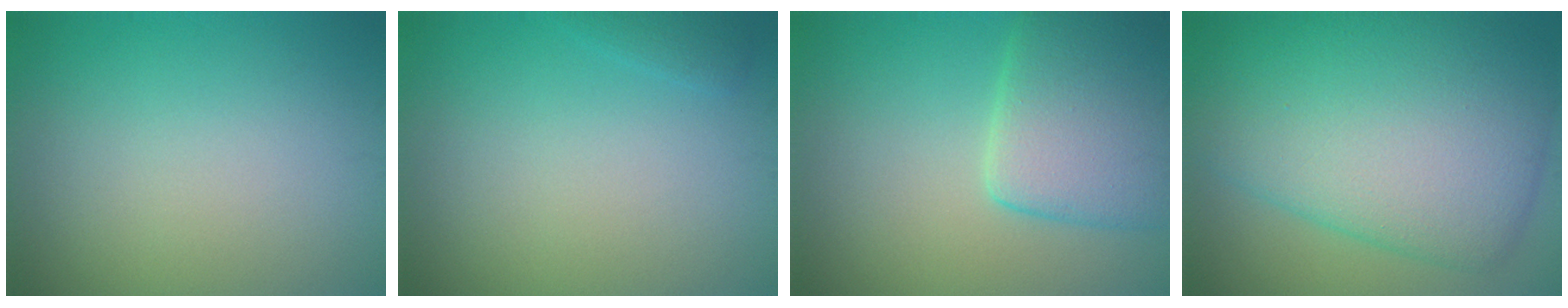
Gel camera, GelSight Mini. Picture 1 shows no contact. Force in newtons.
{"total": 0.8, "press": 0.8, "slide": 0.1}
{"total": 6.0, "press": 5.9, "slide": 0.6}
{"total": 12.1, "press": 12.1, "slide": 0.3}